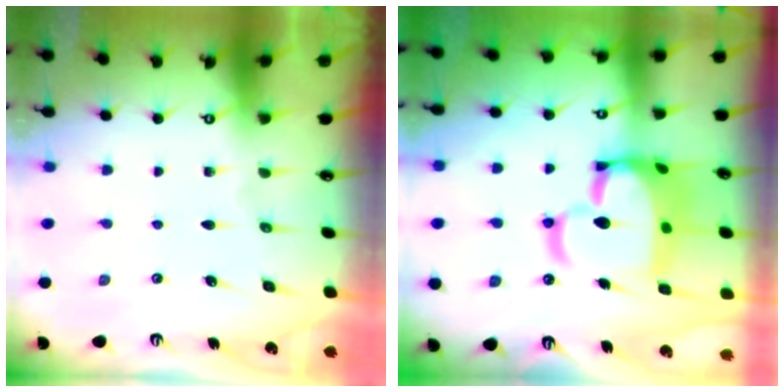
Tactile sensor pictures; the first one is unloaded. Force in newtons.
{"total": 16.7, "press": 16.6, "slide": 2.0}